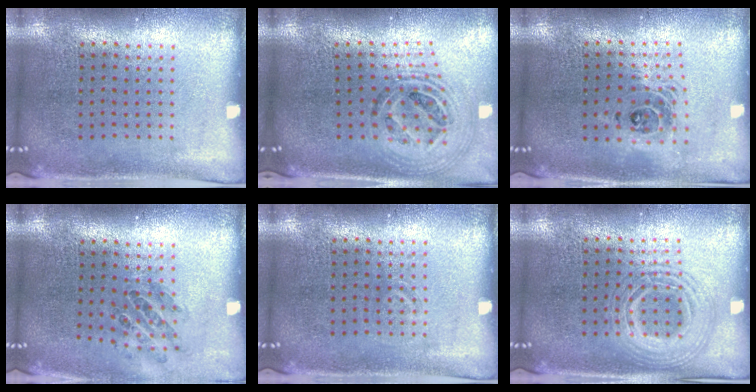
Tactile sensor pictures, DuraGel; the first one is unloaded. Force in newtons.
{"total": 1.7, "press": 1.5, "slide": 0.8}
{"total": 1.7, "press": 1.4, "slide": 1.0}
{"total": 0.9, "press": 0.9, "slide": 0.2}
{"total": 0.7, "press": 0.7, "slide": 0.2}
{"total": 2.9, "press": 2.9, "slide": 0.3}